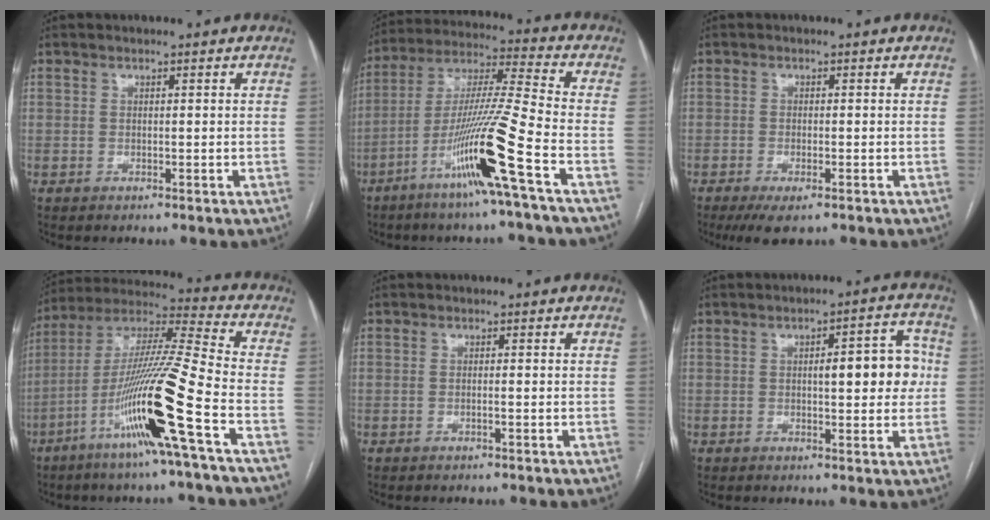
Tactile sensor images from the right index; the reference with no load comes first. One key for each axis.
{"total": 15.6, "fx": -7.3, "fy": -1.9, "fz": 13.6, "tx": -0.264, "ty": -0.017, "tz": -0.140}
{"total": 4.5, "fx": -3.0, "fy": 1.2, "fz": 3.2, "tx": -0.051, "ty": -0.009, "tz": -0.046}
{"total": 18.6, "fx": -7.6, "fy": -1.6, "fz": 16.9, "tx": -0.335, "ty": -0.021, "tz": -0.151}
{"total": 0.6, "fx": -0.2, "fy": 0.0, "fz": 0.5, "tx": -0.010, "ty": 0.001, "tz": -0.004}
{"total": 8.1, "fx": 0.6, "fy": 2.4, "fz": 7.7, "tx": -0.097, "ty": 0.024, "tz": 0.009}